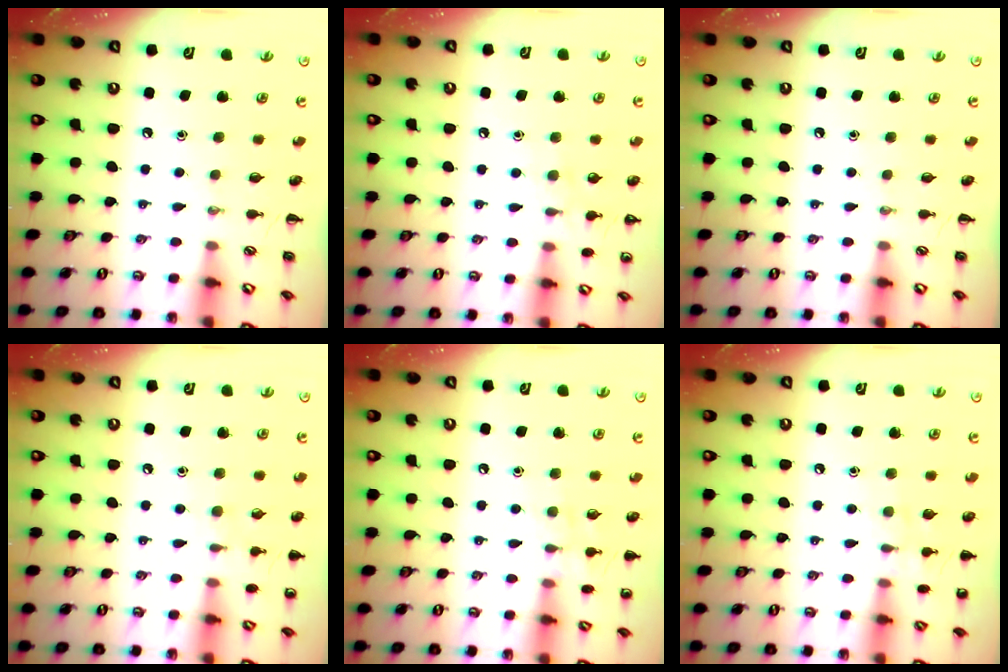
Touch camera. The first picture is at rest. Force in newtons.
{"total": 7.4, "press": 7.1, "slide": 2.1}
{"total": 0.0}
{"total": 5.6, "press": 5.3, "slide": 1.7}
{"total": 7.4, "press": 7.1, "slide": 2.1}
{"total": 7.4, "press": 7.1, "slide": 2.1}